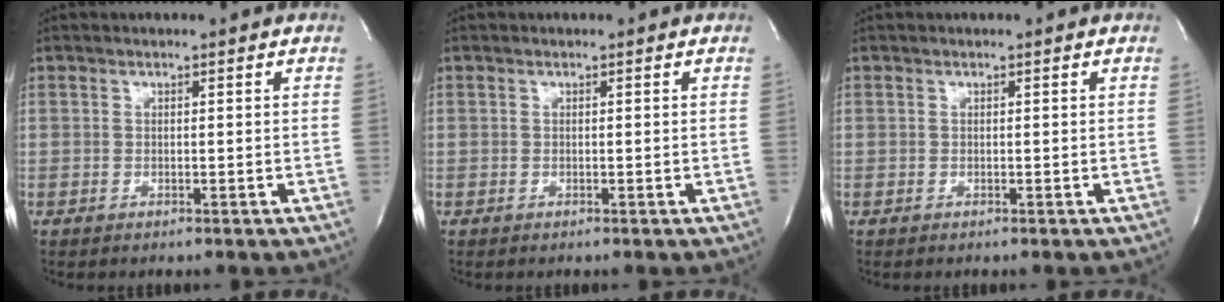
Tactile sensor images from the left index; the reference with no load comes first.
{"total": 0.0}
{"total": 0.0}